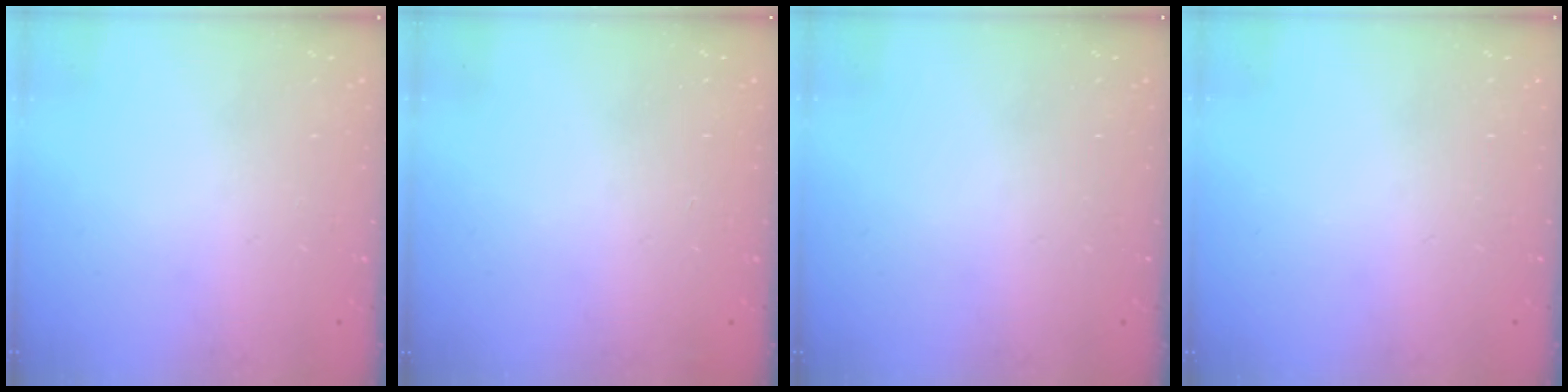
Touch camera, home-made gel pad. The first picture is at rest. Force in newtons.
{"total": 8.9, "press": 3.1, "slide": 8.3}
{"total": 0.0}
{"total": 0.0}